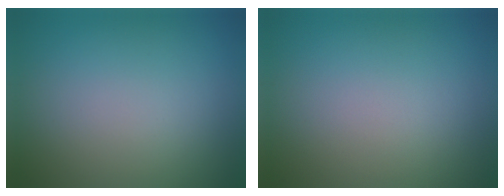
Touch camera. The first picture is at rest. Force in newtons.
{"total": 0.0}